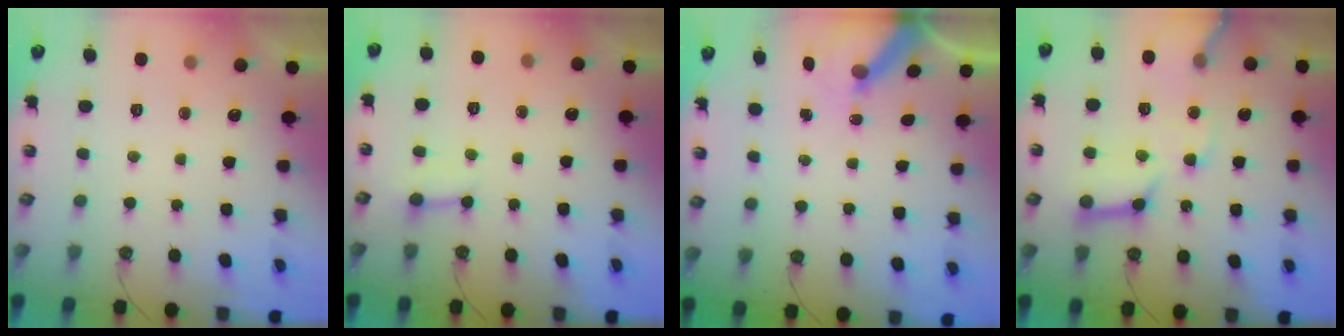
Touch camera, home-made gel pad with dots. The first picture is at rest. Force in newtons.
{"total": 3.0, "press": 2.9, "slide": 0.5}
{"total": 5.1, "press": 5.0, "slide": 0.5}
{"total": 15.9, "press": 15.8, "slide": 2.1}